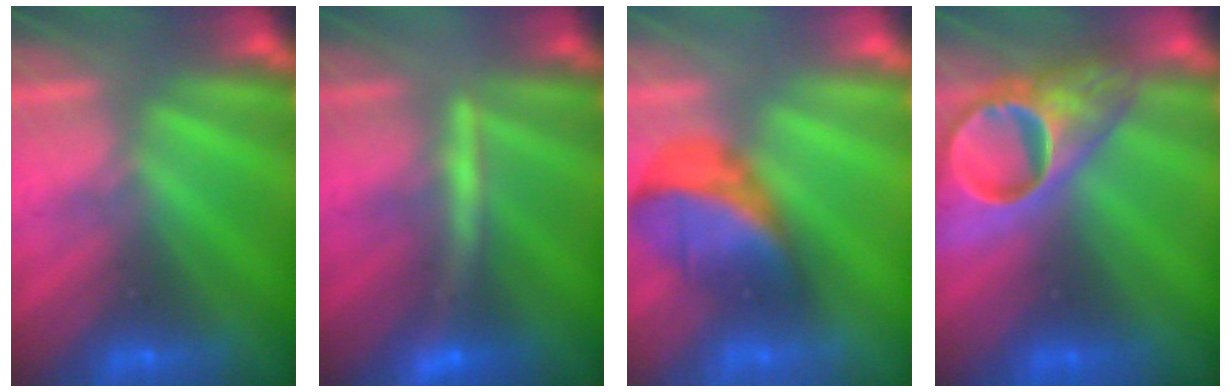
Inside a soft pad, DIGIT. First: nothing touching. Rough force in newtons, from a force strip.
{"total": 2.8}
{"total": 2.9}
{"total": 8.1}